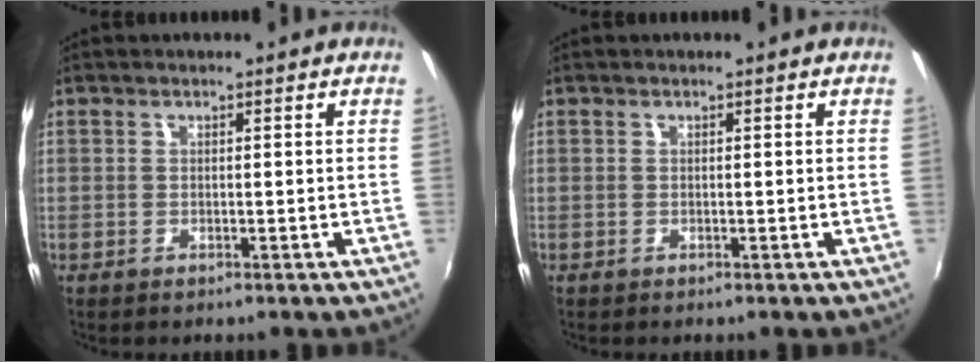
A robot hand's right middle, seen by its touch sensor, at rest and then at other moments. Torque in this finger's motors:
{"motor_torque": [0.02, -0.13, -0.15, -0.11]}